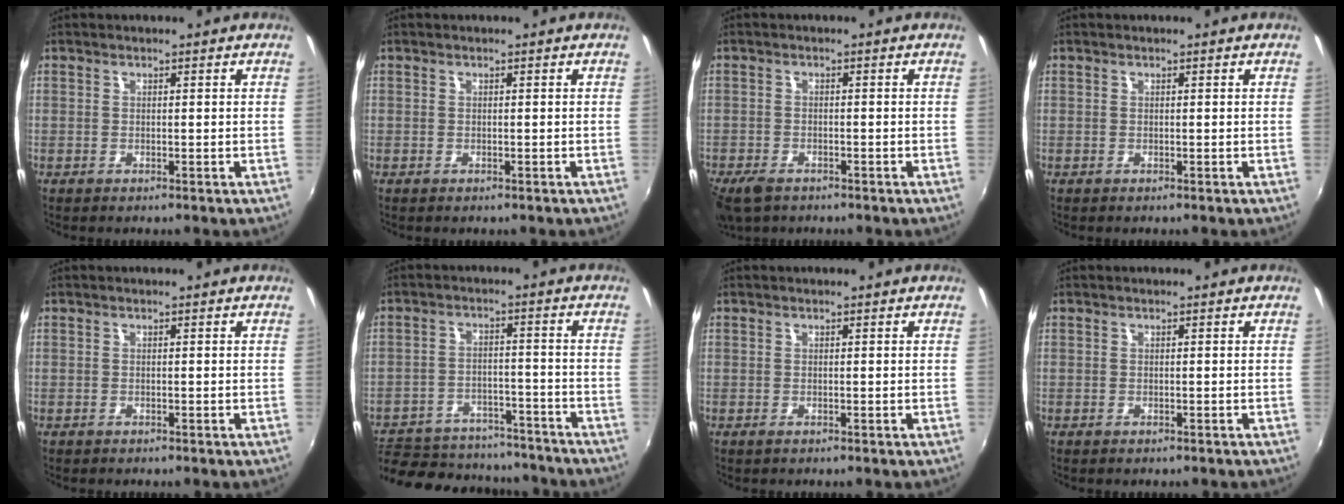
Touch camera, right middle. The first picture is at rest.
{"total": 0.0}
{"total": 5.4, "force": [-4.0, 2.5, 2.6], "torque": [-0.071, -0.020, -0.077]}
{"total": 0.0}
{"total": 0.0}
{"total": 23.0, "force": [-18.5, 10.1, 9.2], "torque": [-0.212, 0.002, -0.239]}
{"total": 0.0}
{"total": 0.7, "force": [-0.6, 0.2, 0.3], "torque": [-0.005, -0.001, -0.007]}